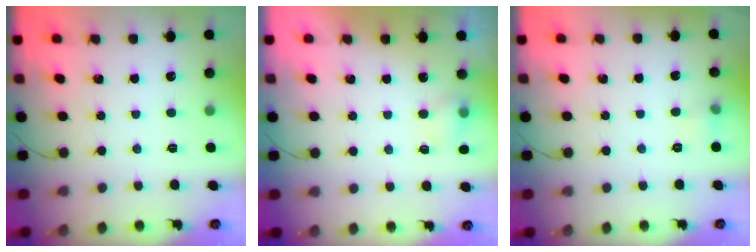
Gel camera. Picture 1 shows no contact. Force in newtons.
{"total": 4.7, "press": 4.5, "slide": 1.4}
{"total": 7.6, "press": 4.0, "slide": 6.5}